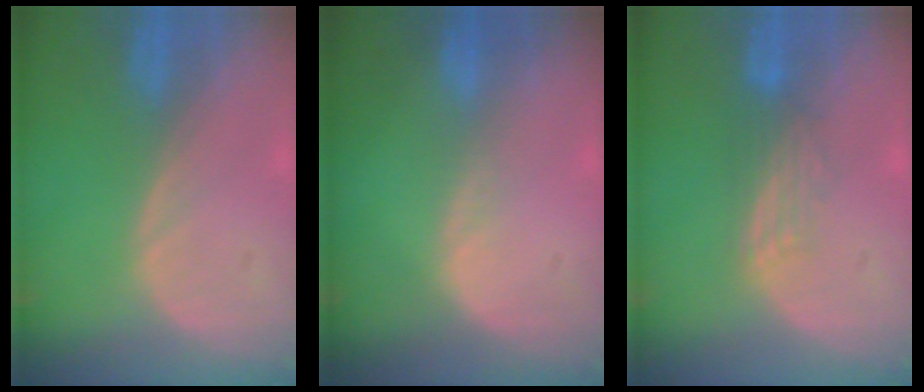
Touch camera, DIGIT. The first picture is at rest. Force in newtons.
{"total": 1.1, "press": 0.7, "slide": 0.9}
{"total": 2.8, "press": 2.7, "slide": 0.6}